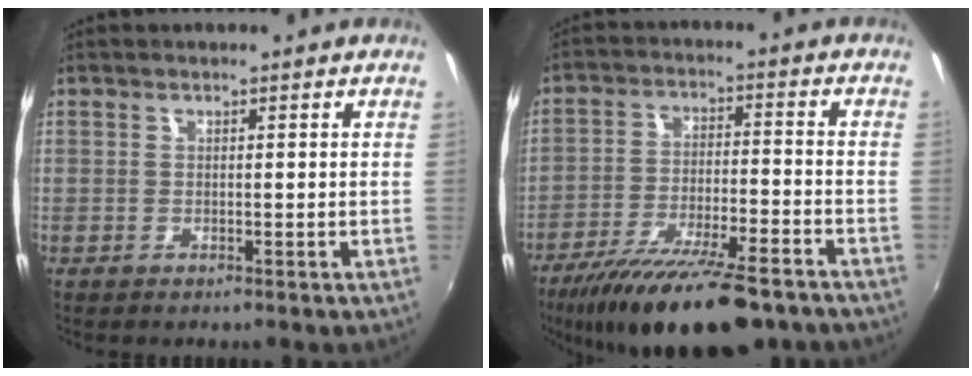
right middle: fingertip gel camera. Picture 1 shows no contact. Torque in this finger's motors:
{"motor_torque": [1.24, -0.90, 0.88, 0.21]}